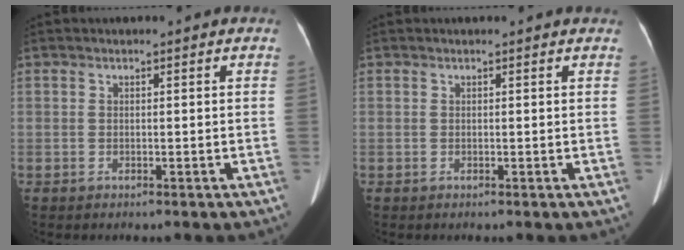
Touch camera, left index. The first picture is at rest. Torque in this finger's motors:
{"motor_torque": [0.27, -0.32, 0.08, 0.03]}